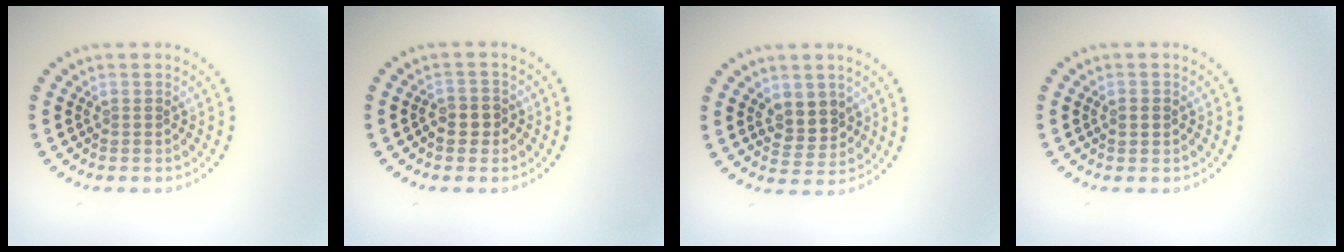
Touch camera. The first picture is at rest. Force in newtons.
{"total": 1.5, "press": 1.4, "slide": 0.4}
{"total": 3.0, "press": 2.8, "slide": 0.8}
{"total": 1.3, "press": 1.3, "slide": 0.2}